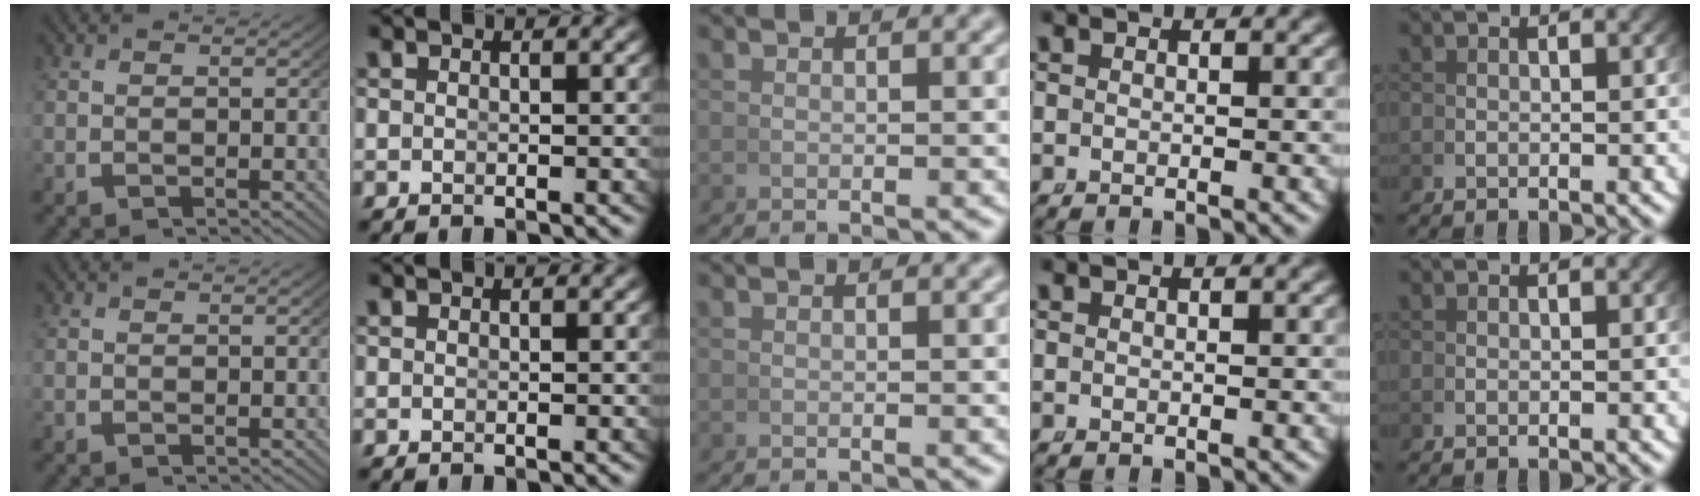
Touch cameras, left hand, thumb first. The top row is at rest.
{}